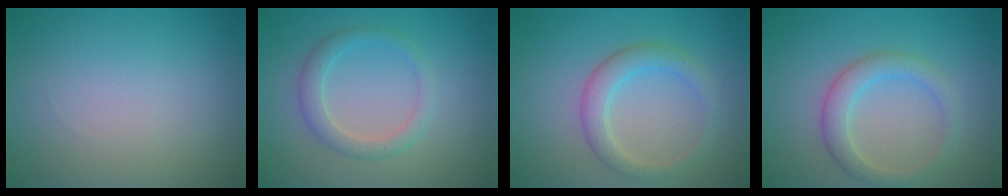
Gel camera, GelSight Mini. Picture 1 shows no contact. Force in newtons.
{"total": 2.4, "press": 2.4, "slide": 0.2}
{"total": 2.9, "press": 2.9, "slide": 0.2}
{"total": 3.0, "press": 3.0, "slide": 0.0}